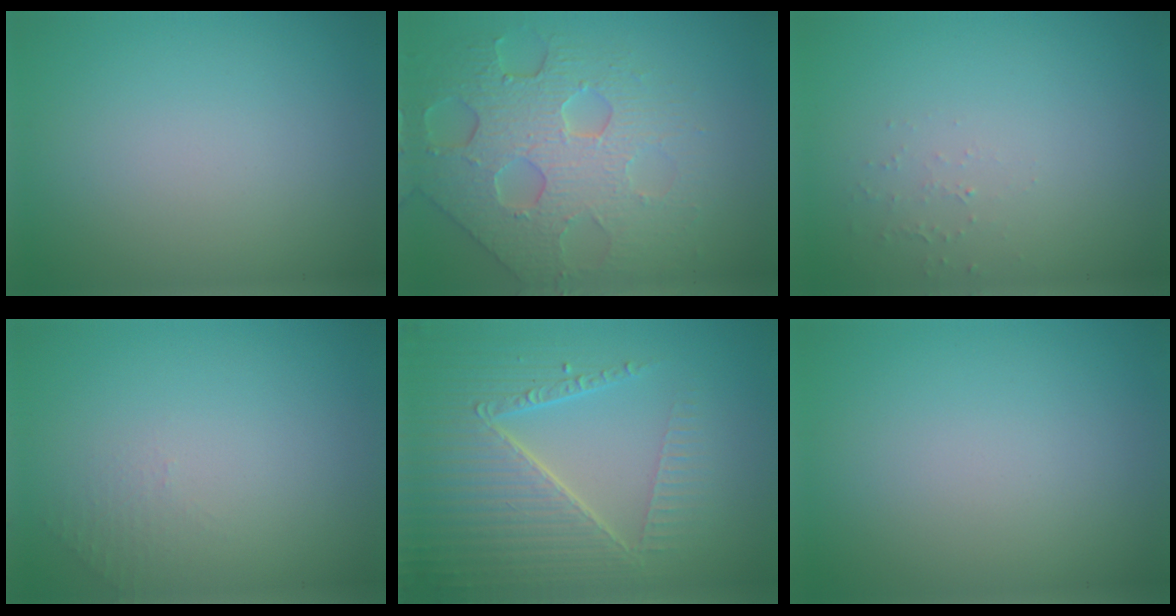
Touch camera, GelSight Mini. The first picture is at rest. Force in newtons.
{"total": 7.4, "press": 5.6, "slide": 4.9}
{"total": 0.8, "press": 0.8, "slide": 0.3}
{"total": 0.5, "press": 0.4, "slide": 0.4}
{"total": 6.9, "press": 5.3, "slide": 4.4}
{"total": 0.0}